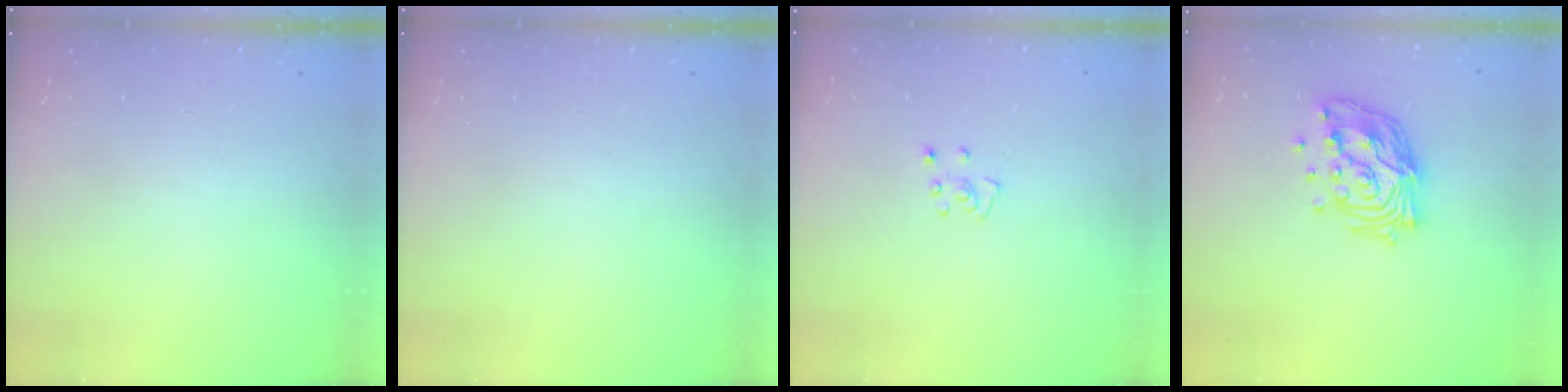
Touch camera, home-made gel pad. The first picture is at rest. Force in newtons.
{"total": 0.0}
{"total": 3.8, "press": 3.8, "slide": 0.3}
{"total": 14.8, "press": 14.8, "slide": 1.2}